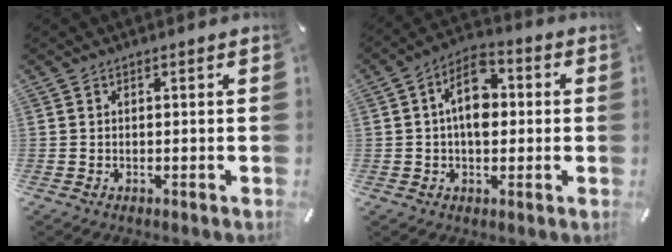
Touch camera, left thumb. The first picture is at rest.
{"total": 9.9, "force": [0.8, 6.5, 7.5], "torque": [-0.114, 0.006, 0.012]}